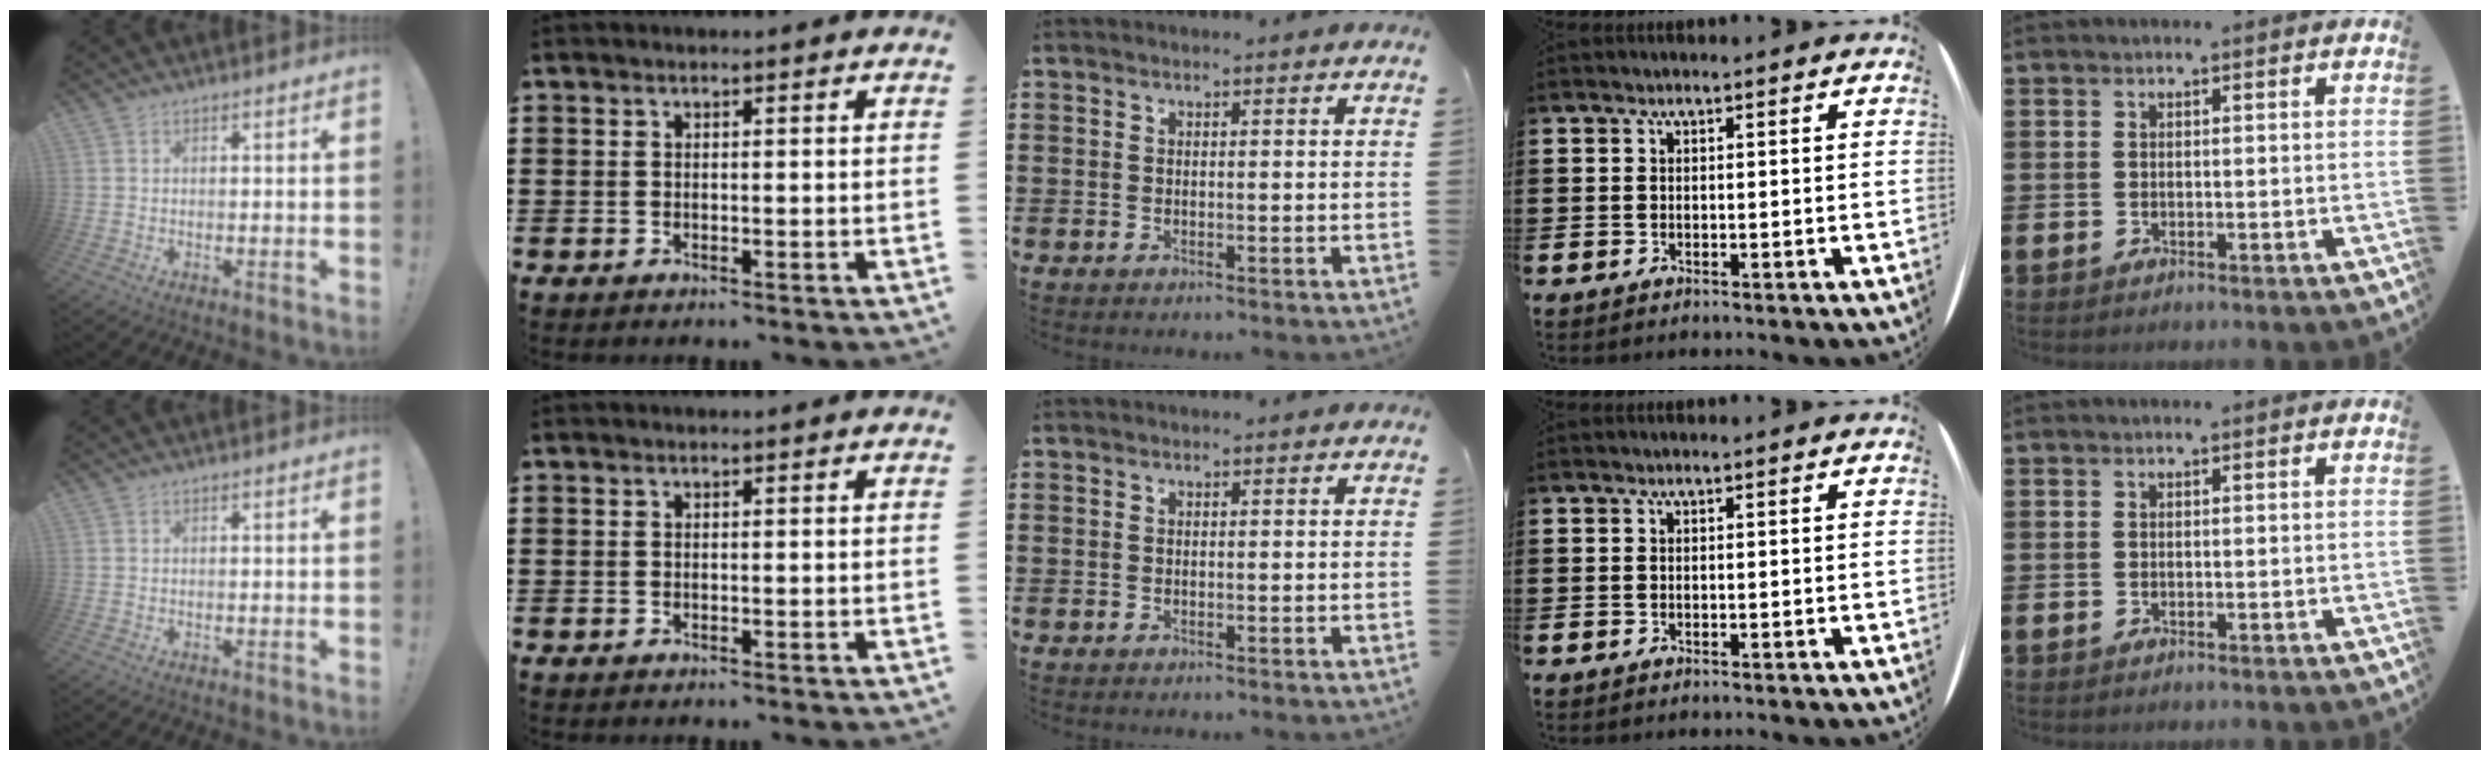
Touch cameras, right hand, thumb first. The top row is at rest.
{}